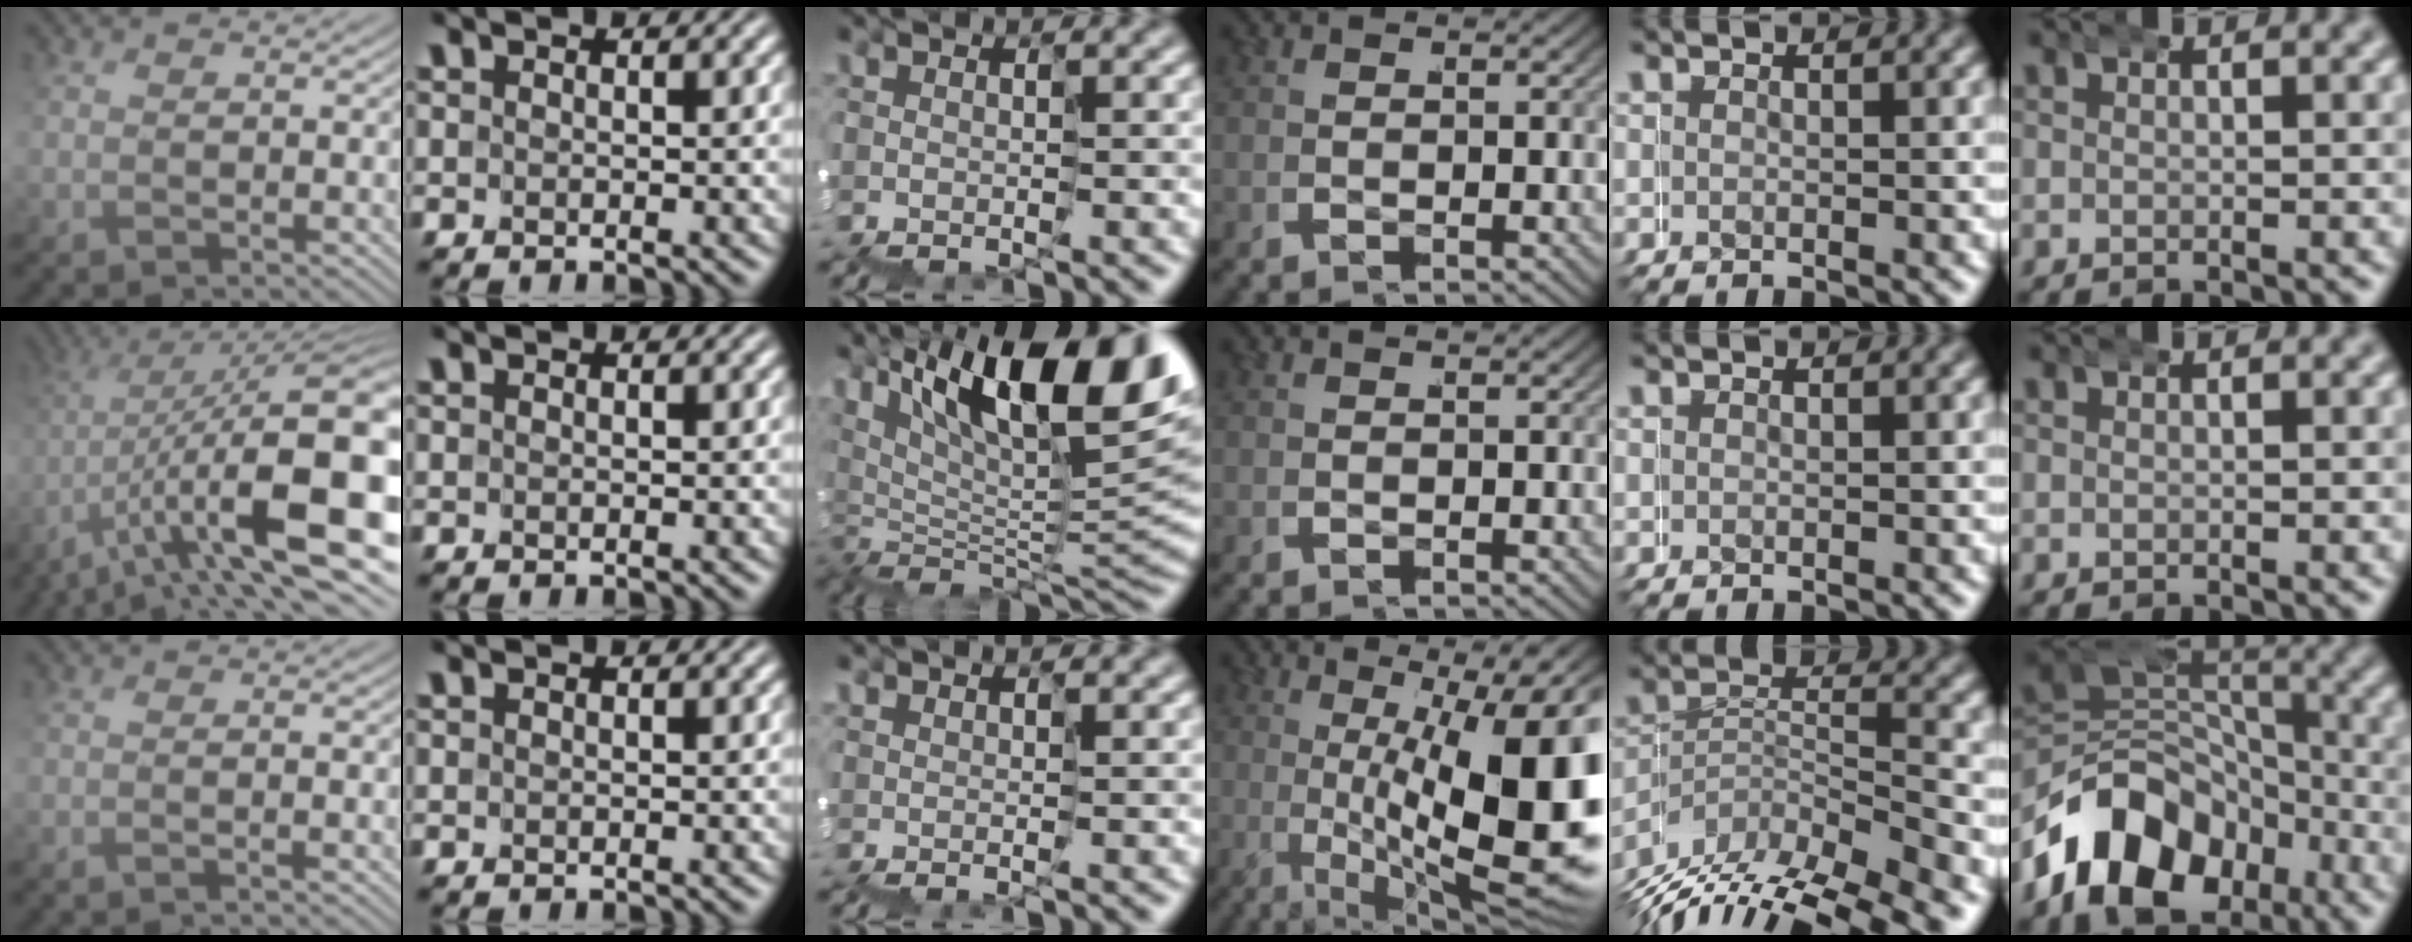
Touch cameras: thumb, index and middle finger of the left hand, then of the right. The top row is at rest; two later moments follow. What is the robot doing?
{"motion": "wrap", "object": "duck tape"}